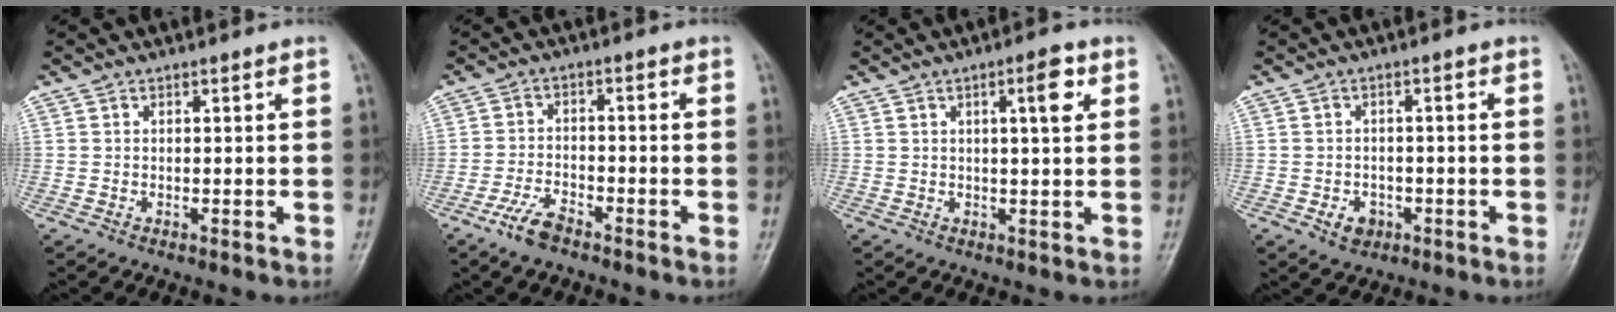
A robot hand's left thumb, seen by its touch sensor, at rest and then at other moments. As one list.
[{"total": 5.0, "force": [-3.6, 1.9, 2.9], "torque": [-0.064, 0.018, -0.072]}, {"total": 4.7, "force": [1.8, 1.2, 4.2], "torque": [-0.061, -0.001, 0.027]}, {"total": 3.7, "force": [-1.5, 2.9, 1.7], "torque": [-0.014, 0.010, -0.020]}]